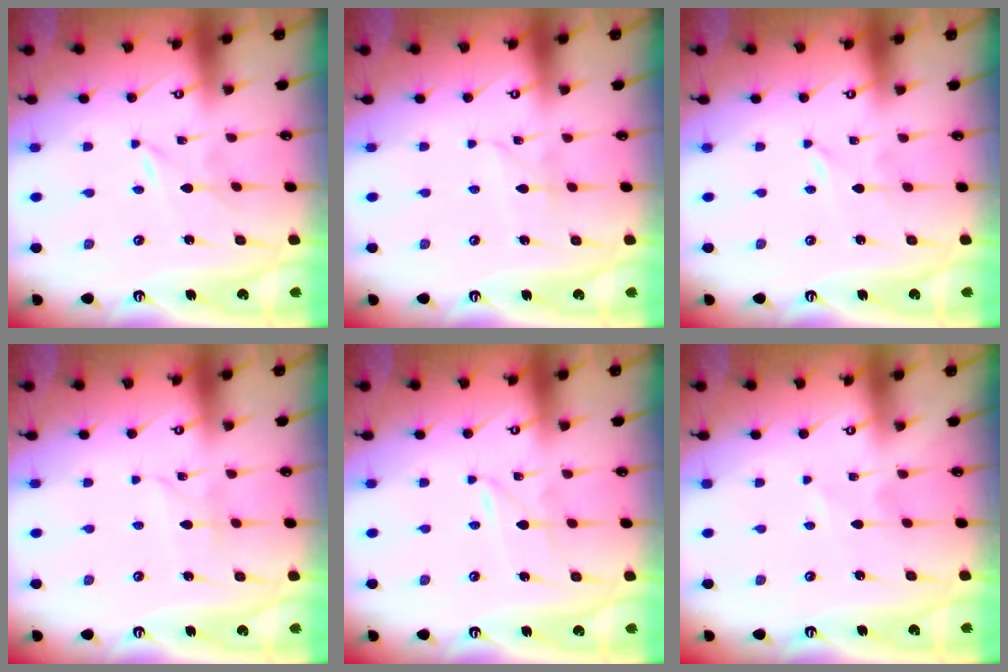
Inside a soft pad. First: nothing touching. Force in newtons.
{"total": 2.6, "press": 2.5, "slide": 0.3}
{"total": 0.0}
{"total": 2.6, "press": 2.5, "slide": 0.3}
{"total": 2.7, "press": 2.7, "slide": 0.2}
{"total": 0.8, "press": 0.8, "slide": 0.2}